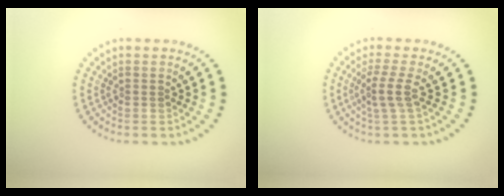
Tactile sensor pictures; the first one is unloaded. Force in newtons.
{"total": 2.2, "press": 1.6, "slide": 1.6}